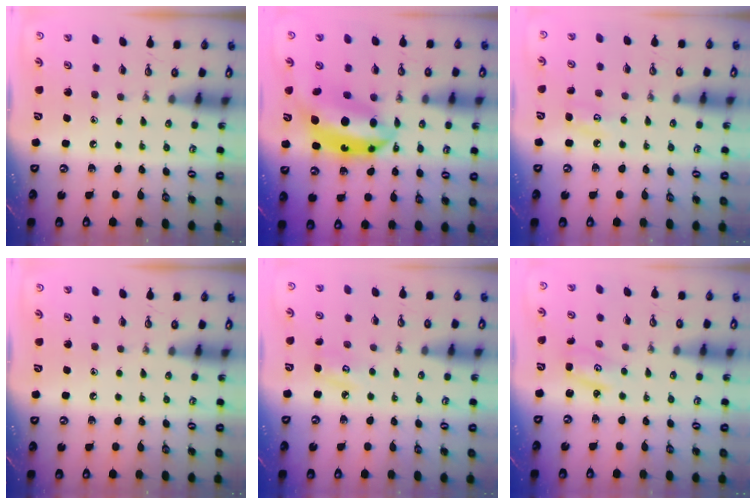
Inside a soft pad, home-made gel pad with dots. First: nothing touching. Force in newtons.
{"total": 15.4, "press": 15.3, "slide": 1.9}
{"total": 5.0, "press": 5.0, "slide": 0.2}
{"total": 0.0}
{"total": 5.5, "press": 5.5, "slide": 0.4}
{"total": 2.4, "press": 2.3, "slide": 0.4}